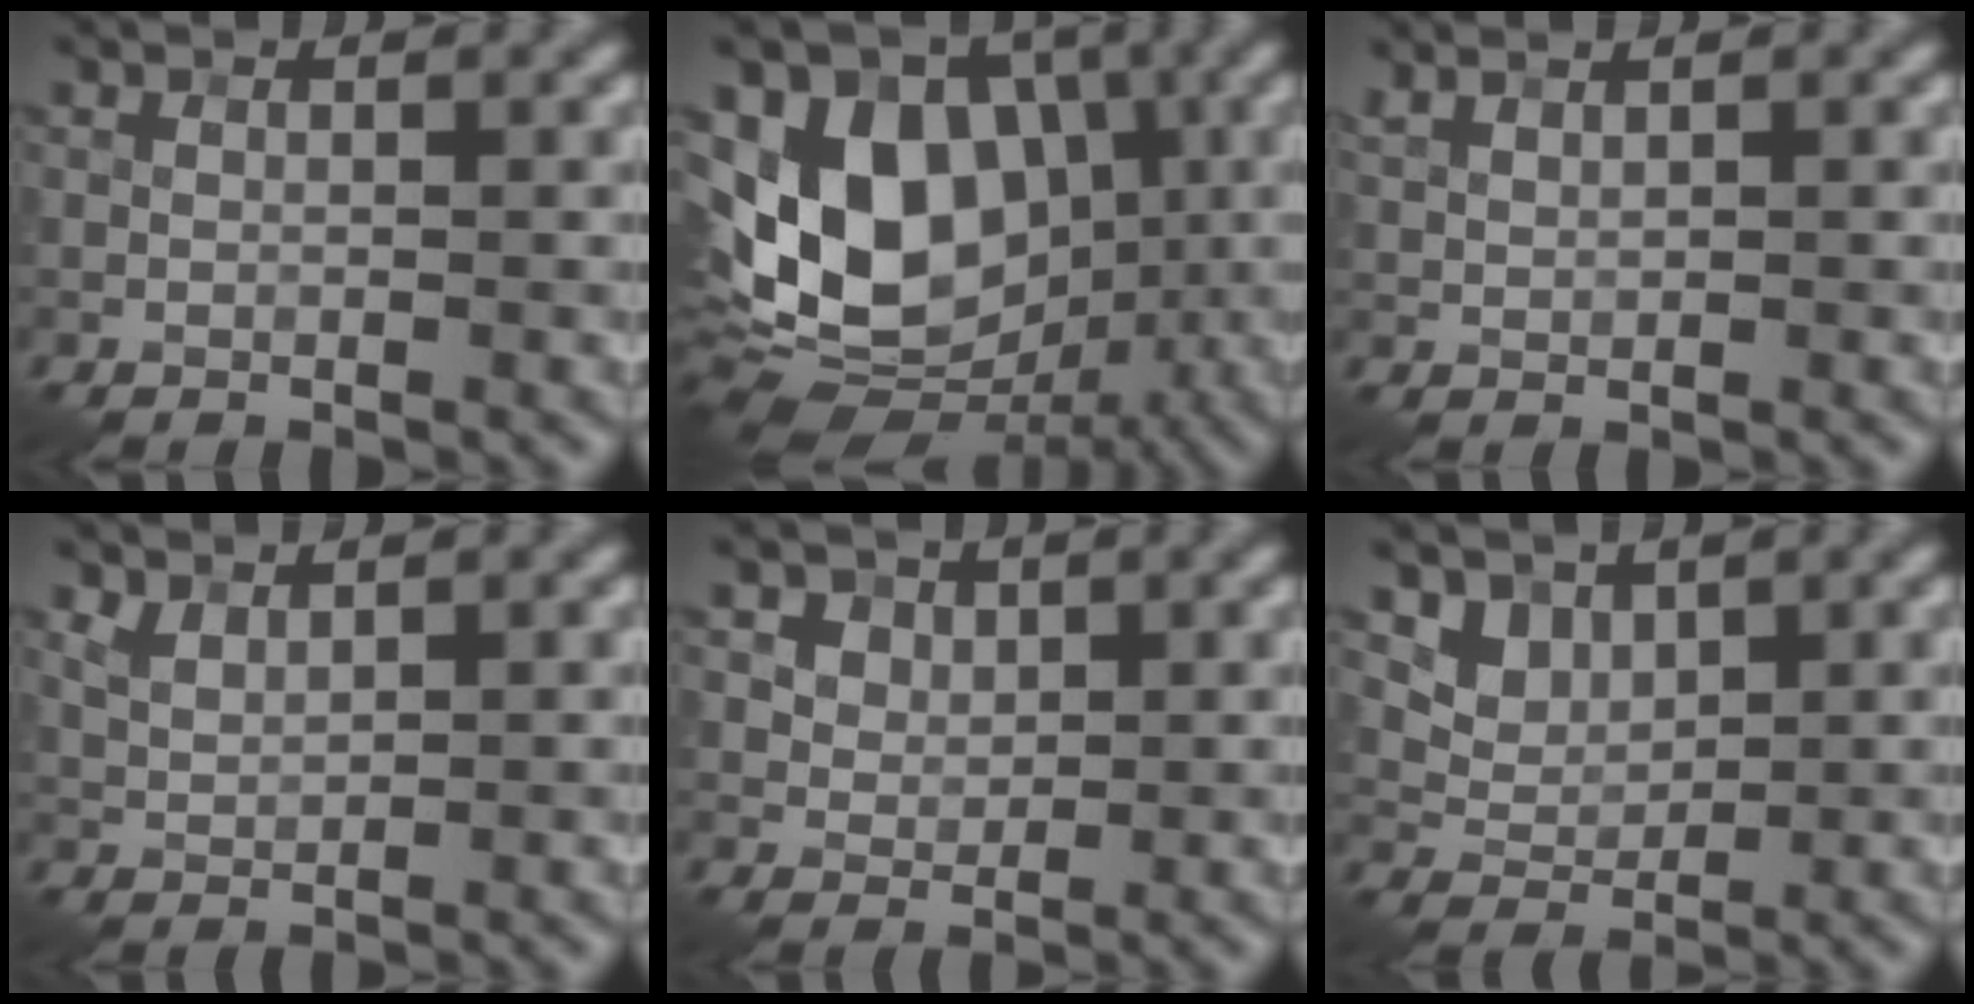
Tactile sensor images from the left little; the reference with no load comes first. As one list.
[{"total": 11.8, "force": [-0.8, 8.3, 8.4], "torque": [-0.141, 0.006, -0.030]}, {"total": 1.2, "force": [1.1, -0.2, 0.5], "torque": [-0.020, -0.002, 0.031]}, {"total": 1.4, "force": [1.3, 0.1, 0.6], "torque": [-0.025, -0.006, 0.035]}, {"total": 4.4, "force": [2.7, 2.8, 2.0], "torque": [-0.052, -0.002, 0.047]}, {"total": 3.1, "force": [2.2, 1.9, 1.1], "torque": [-0.037, -0.028, 0.070]}]